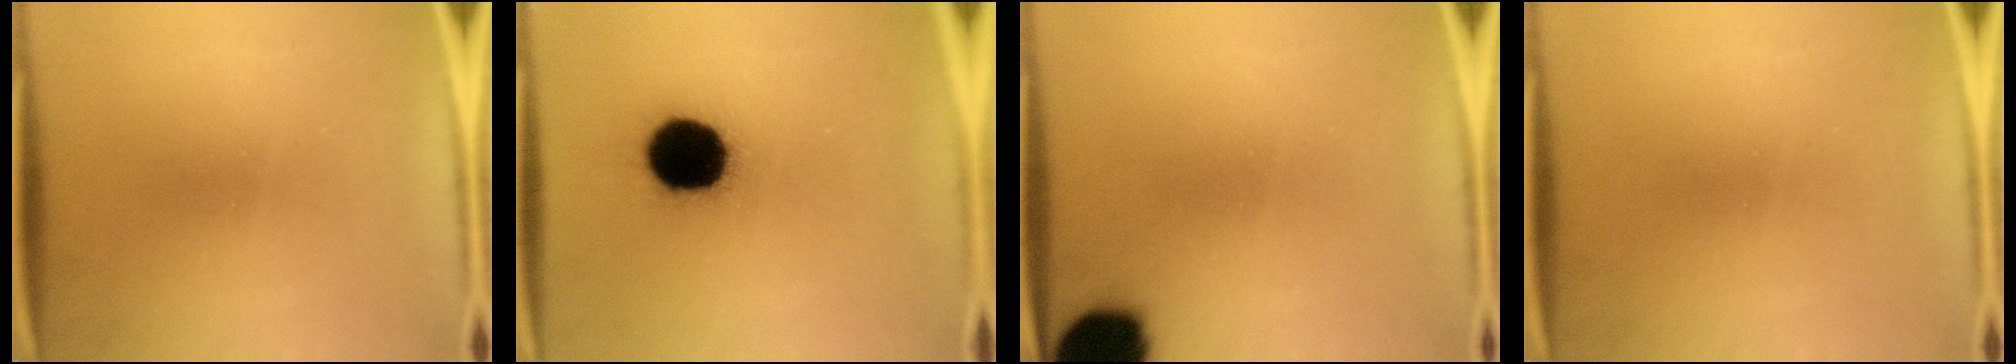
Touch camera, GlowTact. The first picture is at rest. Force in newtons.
{"total": 18.5}
{"total": 16.8}
{"total": 0.0}